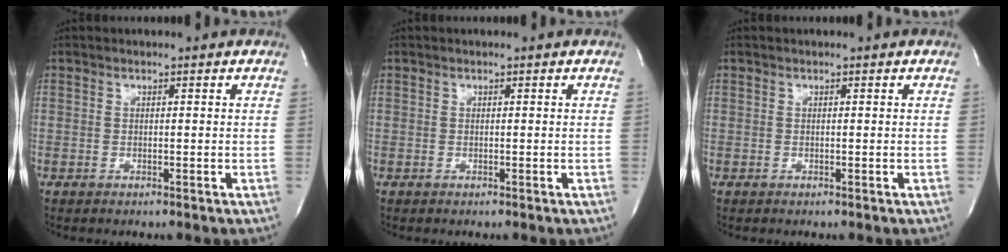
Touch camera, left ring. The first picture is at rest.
{"total": 0.0}
{"total": 0.0}